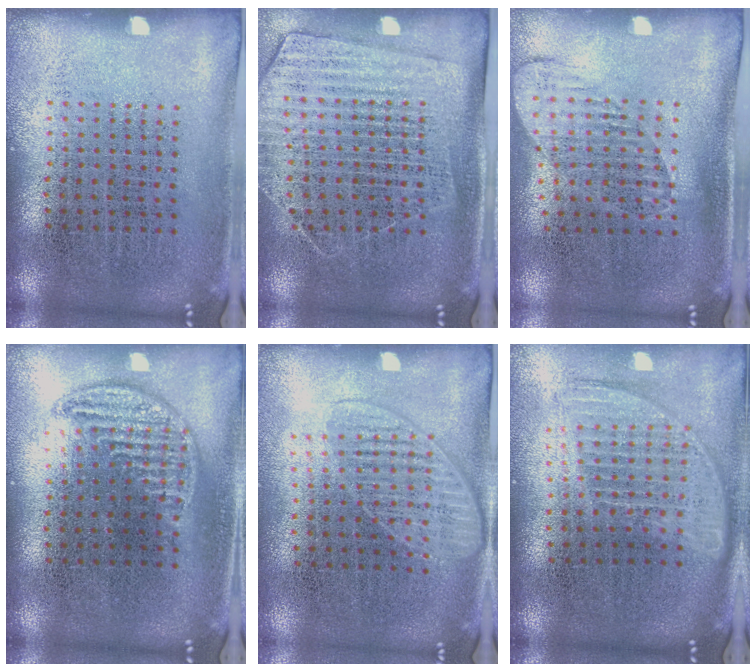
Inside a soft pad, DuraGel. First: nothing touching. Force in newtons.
{"total": 1.7, "press": 1.5, "slide": 0.8}
{"total": 1.4, "press": 1.1, "slide": 0.8}
{"total": 0.8, "press": 0.8, "slide": 0.1}
{"total": 1.4, "press": 1.3, "slide": 0.7}
{"total": 1.7, "press": 1.4, "slide": 0.9}